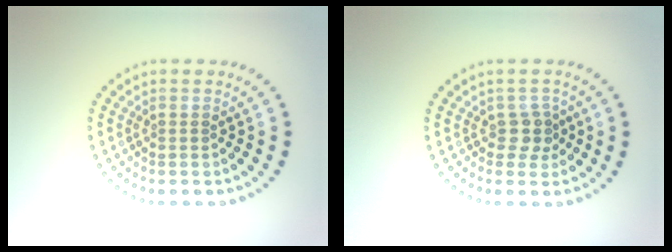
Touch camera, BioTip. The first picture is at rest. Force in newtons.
{"total": 1.8, "press": 1.5, "slide": 0.9}